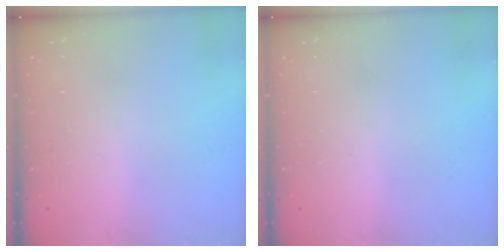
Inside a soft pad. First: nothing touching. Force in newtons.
{"total": 0.0}